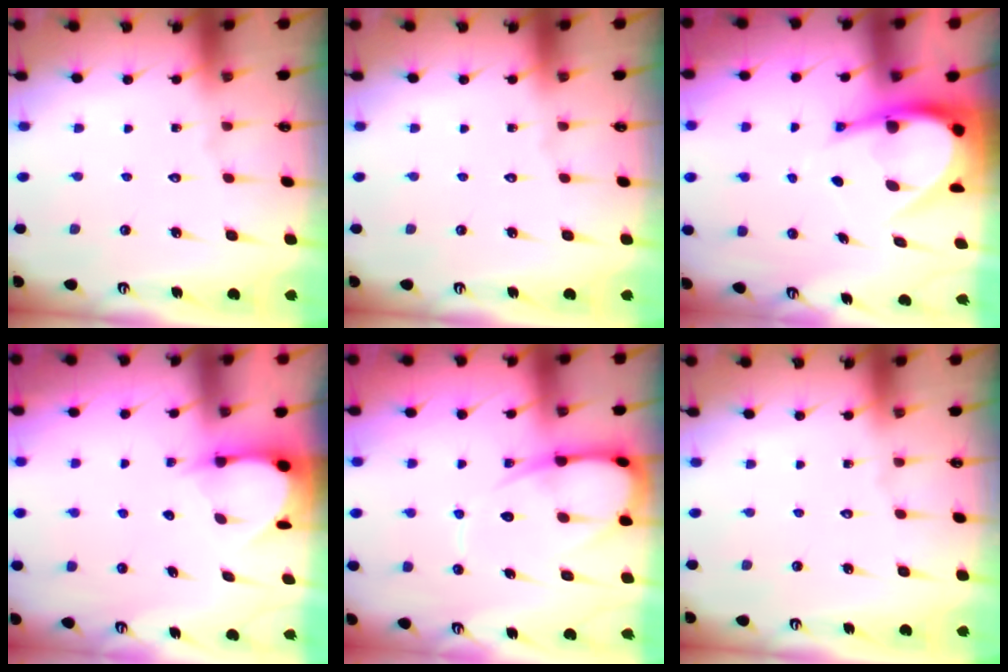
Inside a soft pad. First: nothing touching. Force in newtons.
{"total": 0.0}
{"total": 11.3, "press": 11.2, "slide": 1.4}
{"total": 3.4, "press": 3.4, "slide": 0.3}
{"total": 10.5, "press": 10.4, "slide": 1.4}
{"total": 0.0}